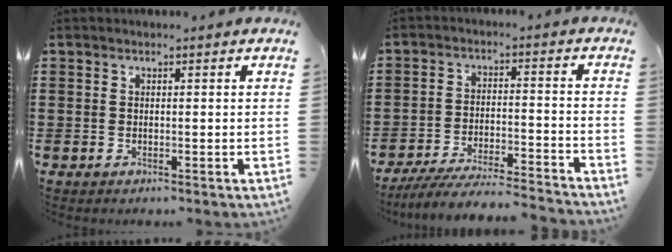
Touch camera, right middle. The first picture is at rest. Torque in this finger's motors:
{"motor_torque": [1.60, 0.07, 0.18, 0.14]}